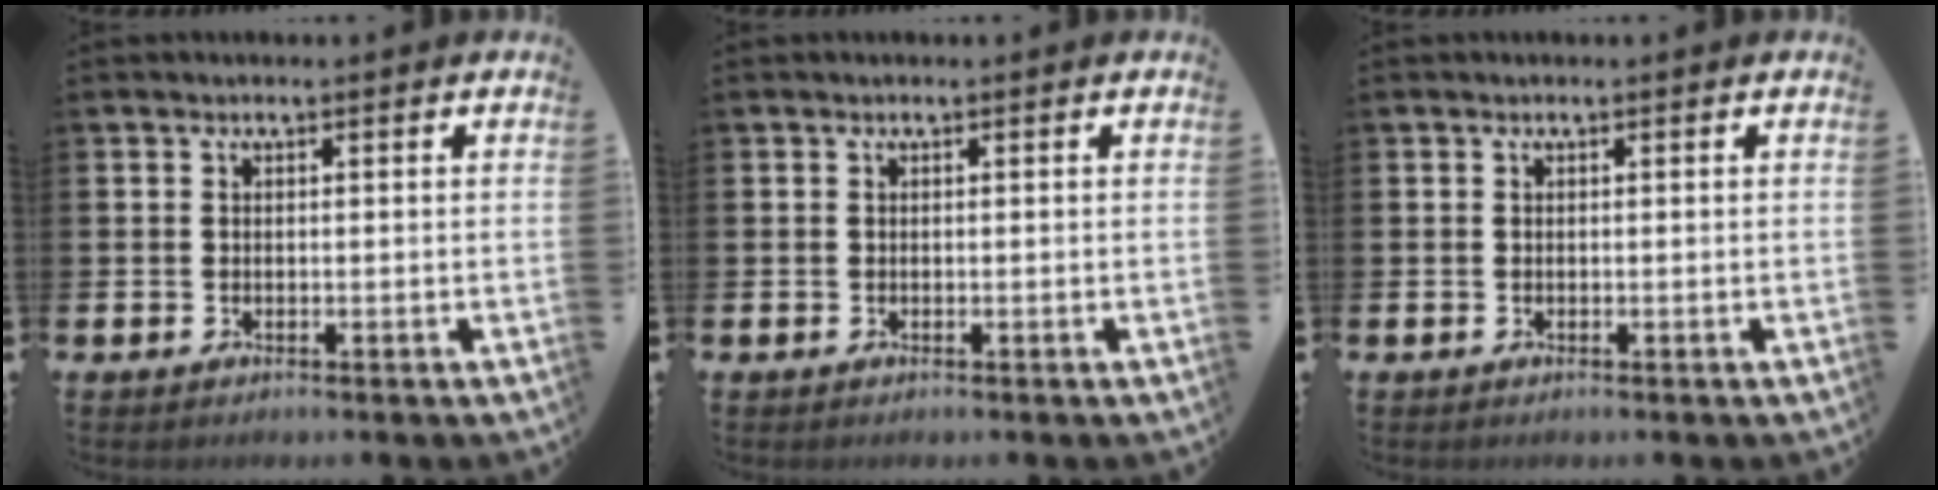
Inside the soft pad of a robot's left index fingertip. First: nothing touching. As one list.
[{"total": 0.0}, {"total": 0.0}]